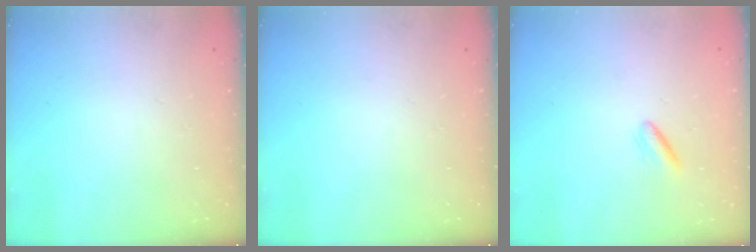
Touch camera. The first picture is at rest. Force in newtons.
{"total": 0.0}
{"total": 2.7, "press": 2.5, "slide": 1.0}